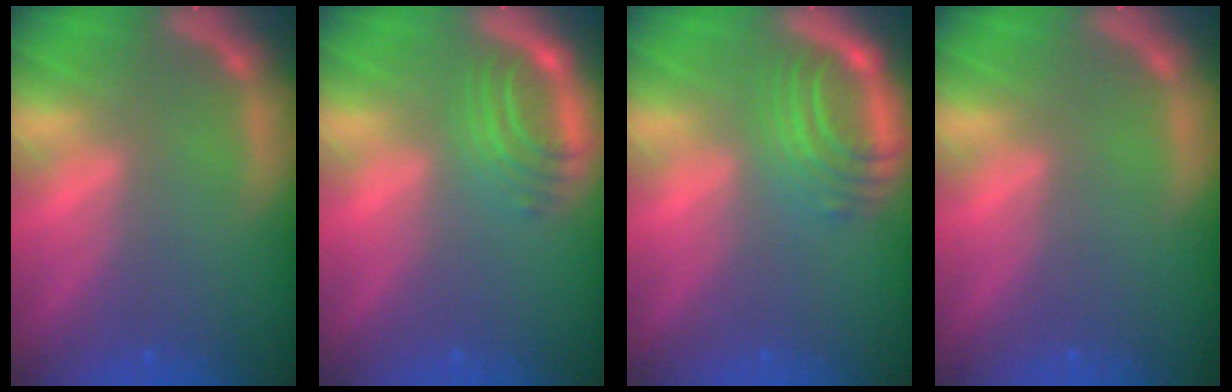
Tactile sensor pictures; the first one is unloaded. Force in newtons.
{"total": 4.0}
{"total": 5.5}
{"total": 0.0}